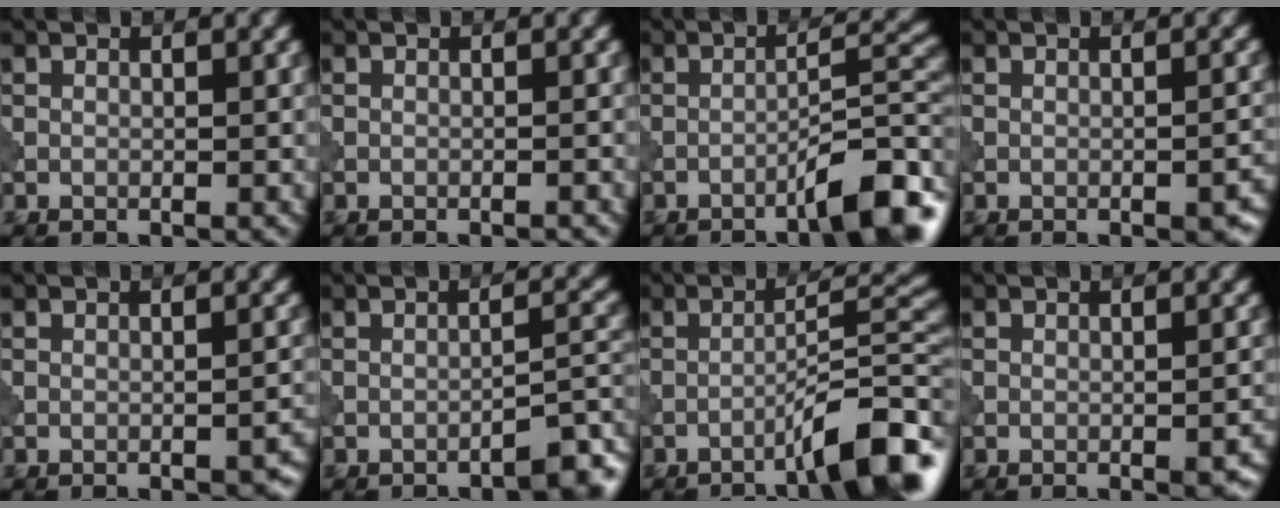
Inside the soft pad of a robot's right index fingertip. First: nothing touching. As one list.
[{"total": 1.0, "force": [-0.8, 0.1, 0.5], "torque": [-0.003, 0.002, -0.015]}, {"total": 5.7, "force": [-3.3, 0.7, 4.5], "torque": [-0.063, 0.019, -0.055]}, {"total": 2.8, "force": [-1.7, 0.8, 2.1], "torque": [-0.026, 0.001, -0.020]}, {"total": 2.0, "force": [-1.3, 0.6, 1.4], "torque": [-0.016, 0.003, -0.016]}, {"total": 3.2, "force": [-2.5, 0.5, 2.0], "torque": [-0.021, 0.017, -0.040]}, {"total": 6.6, "force": [-3.9, 0.8, 5.2], "torque": [-0.070, 0.023, -0.066]}, {"total": 2.7, "force": [-1.4, 0.9, 2.1], "torque": [-0.028, -0.001, -0.016]}]